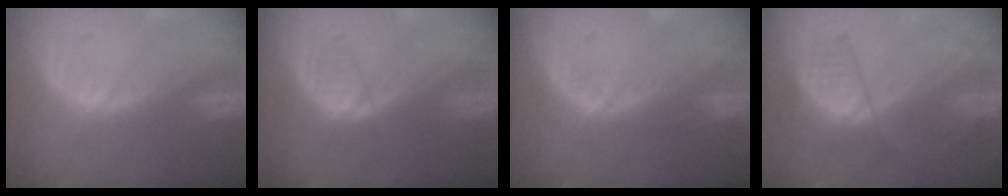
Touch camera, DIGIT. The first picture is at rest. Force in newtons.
{"total": 2.1, "press": 2.1, "slide": 0.3}
{"total": 1.1, "press": 1.1, "slide": 0.2}
{"total": 6.8, "press": 6.0, "slide": 3.3}